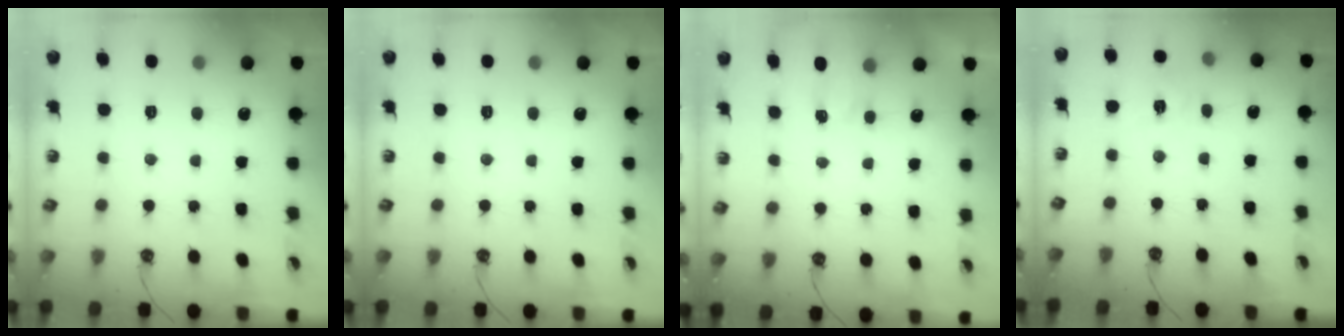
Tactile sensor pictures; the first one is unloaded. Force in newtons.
{"total": 0.0}
{"total": 2.2, "press": 2.2, "slide": 0.4}
{"total": 4.7, "press": 4.7, "slide": 0.6}